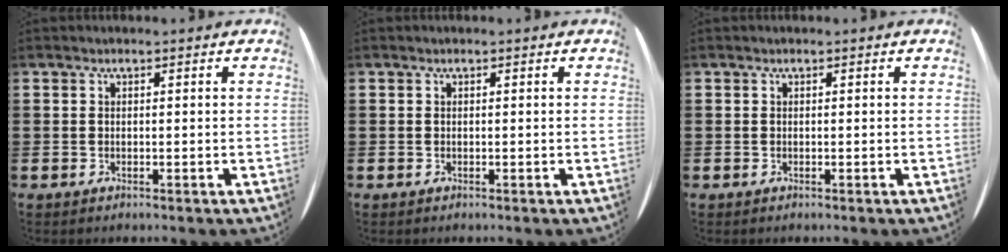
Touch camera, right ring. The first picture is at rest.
{"total": 0.0}
{"total": 0.0}